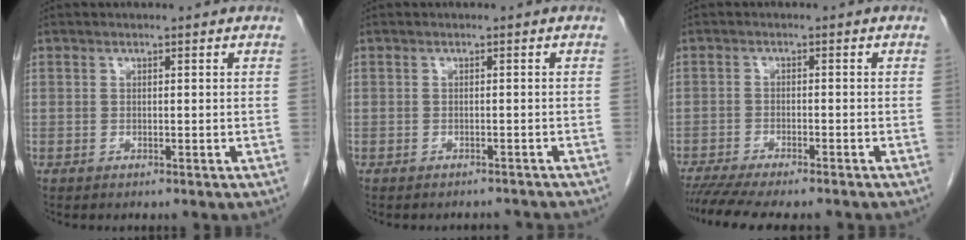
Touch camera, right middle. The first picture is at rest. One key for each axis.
{"total": 2.8, "fx": -2.7, "fy": 0.7, "fz": -0.1, "tx": 0.007, "ty": -0.004, "tz": -0.033}
{"total": 10.7, "fx": -9.2, "fy": 1.5, "fz": 5.2, "tx": -0.073, "ty": -0.011, "tz": -0.138}